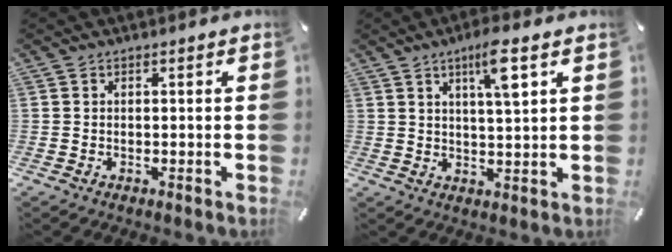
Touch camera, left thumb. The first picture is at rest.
{"total": 7.3, "force": [3.4, 1.0, 6.4], "torque": [-0.108, -0.008, 0.050]}